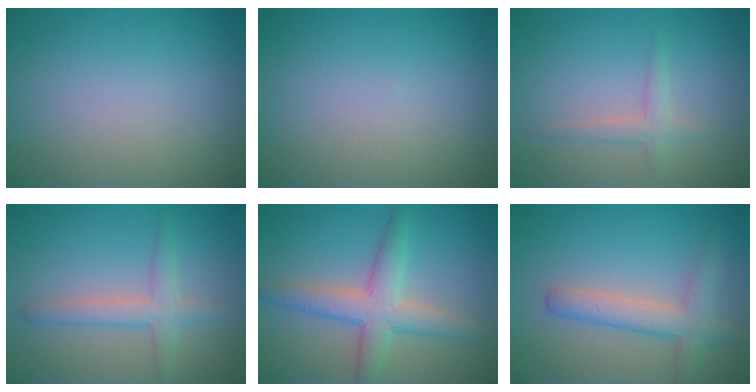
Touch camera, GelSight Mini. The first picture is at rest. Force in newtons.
{"total": 0.0}
{"total": 1.5, "press": 1.5, "slide": 0.1}
{"total": 2.9, "press": 2.9, "slide": 0.2}
{"total": 4.5, "press": 4.5, "slide": 0.1}
{"total": 3.4, "press": 3.4, "slide": 0.1}